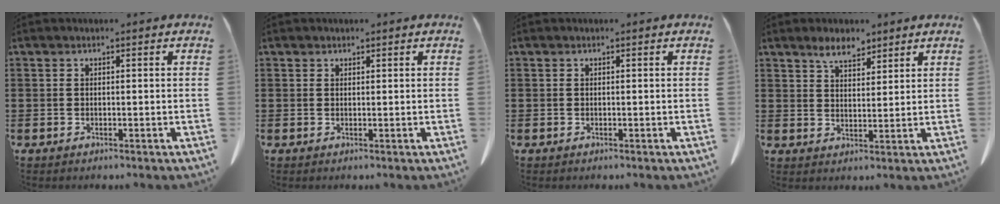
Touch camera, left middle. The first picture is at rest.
{"total": 0.6, "force": [0.6, 0.3, 0.1], "torque": [-0.004, -0.001, 0.013]}
{"total": 0.0}
{"total": 4.5, "force": [3.7, 1.8, 2.0], "torque": [-0.042, -0.004, 0.066]}